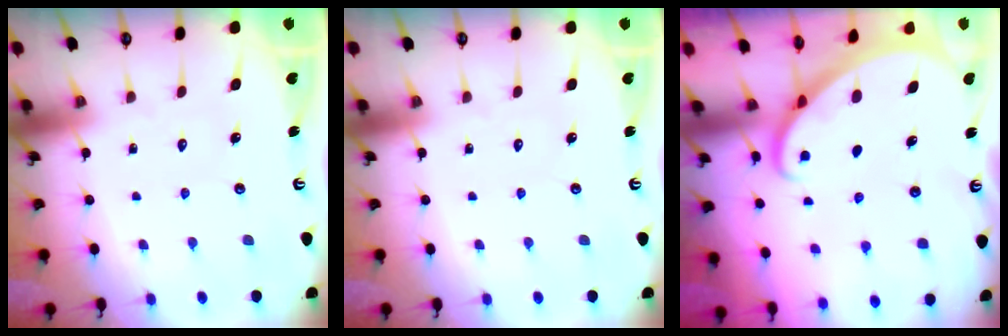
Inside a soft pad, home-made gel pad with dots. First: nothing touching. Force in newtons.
{"total": 0.0}
{"total": 1.8, "press": 1.8, "slide": 0.0}